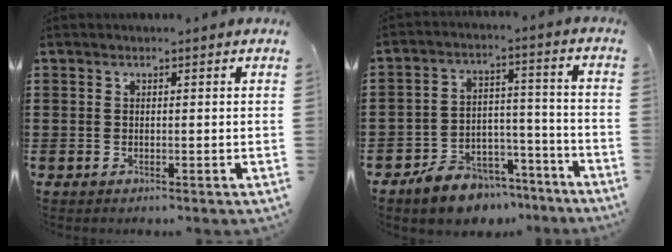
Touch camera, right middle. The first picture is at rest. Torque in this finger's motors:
{"motor_torque": [1.49, -0.65, 0.13, 0.06]}